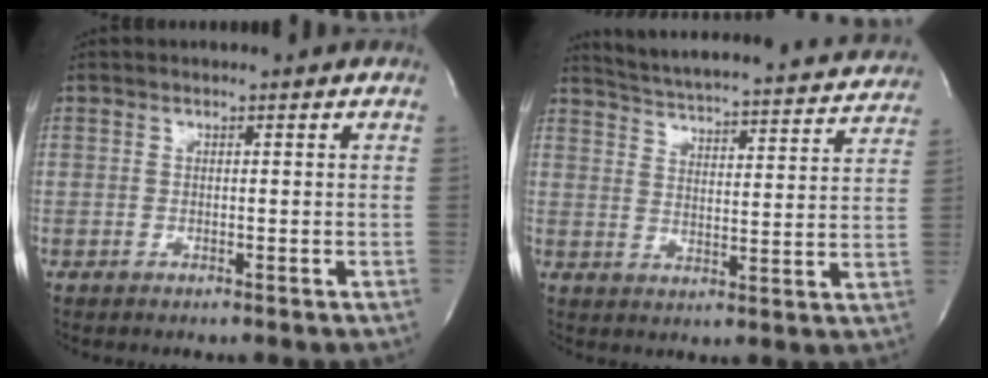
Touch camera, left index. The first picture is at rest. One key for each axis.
{"total": 23.6, "fx": 22.2, "fy": 3.1, "fz": 7.5, "tx": -0.124, "ty": -0.035, "tz": 0.280}